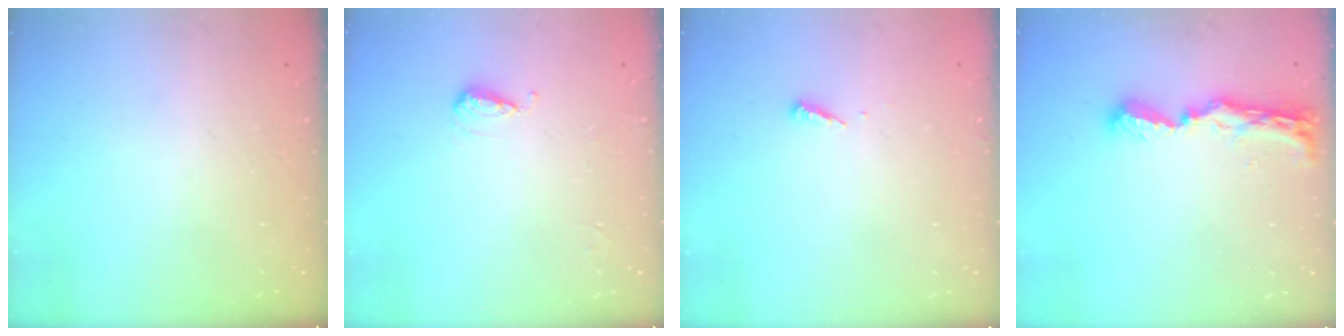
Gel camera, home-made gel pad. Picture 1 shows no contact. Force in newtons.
{"total": 5.2, "press": 5.1, "slide": 0.9}
{"total": 3.5, "press": 3.5, "slide": 0.2}
{"total": 8.7, "press": 8.7, "slide": 0.3}